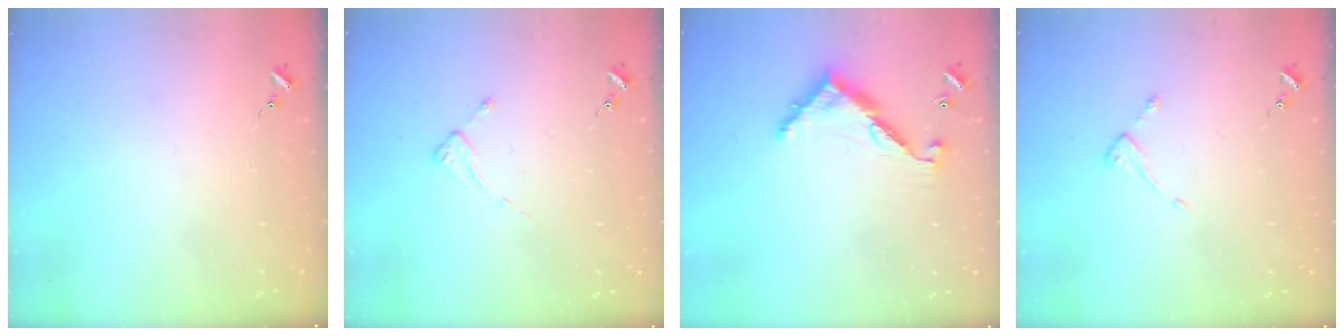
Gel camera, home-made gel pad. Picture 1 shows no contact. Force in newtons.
{"total": 2.4, "press": 2.4, "slide": 0.3}
{"total": 8.9, "press": 8.9, "slide": 0.6}
{"total": 2.6, "press": 2.6, "slide": 0.3}